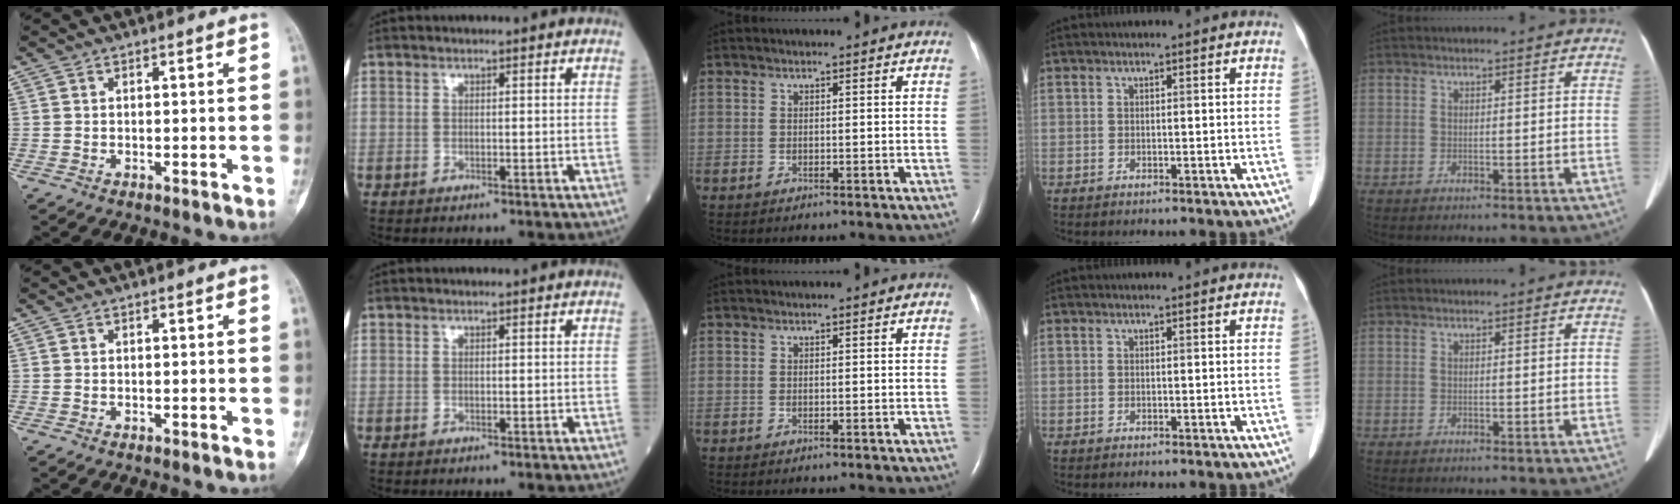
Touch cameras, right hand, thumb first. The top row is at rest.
{}